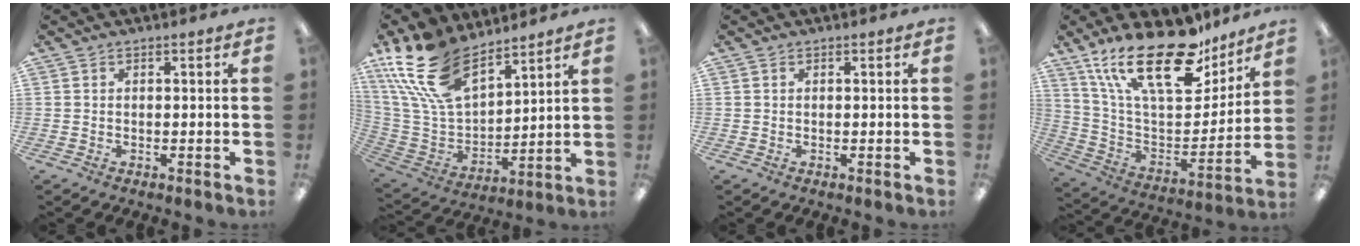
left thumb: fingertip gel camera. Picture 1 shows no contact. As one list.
[{"total": 21.6, "force": [14.2, 10.6, 12.3], "torque": [-0.276, -0.071, 0.264]}, {"total": 0.0}, {"total": 26.8, "force": [18.1, 10.7, 16.6], "torque": [-0.290, -0.107, 0.313]}]